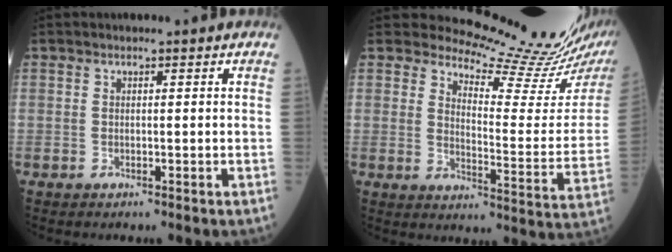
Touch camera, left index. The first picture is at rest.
{"total": 15.8, "force": [15.3, -1.0, 3.9], "torque": [-0.065, -0.109, 0.192]}